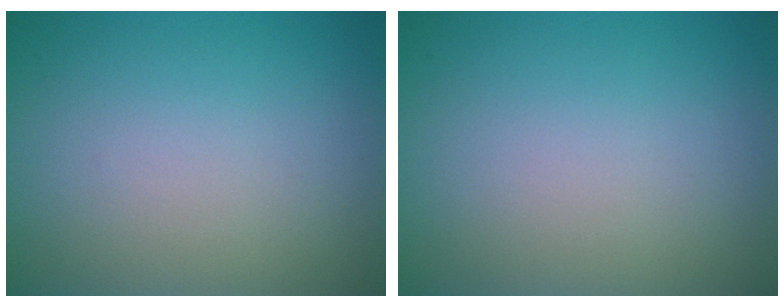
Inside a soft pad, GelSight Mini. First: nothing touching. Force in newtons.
{"total": 0.0}